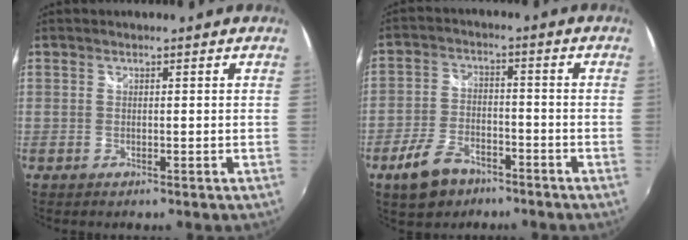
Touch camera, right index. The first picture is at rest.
{"total": 8.9, "force": [-5.9, 5.0, 4.5], "torque": [-0.113, -0.001, -0.103]}